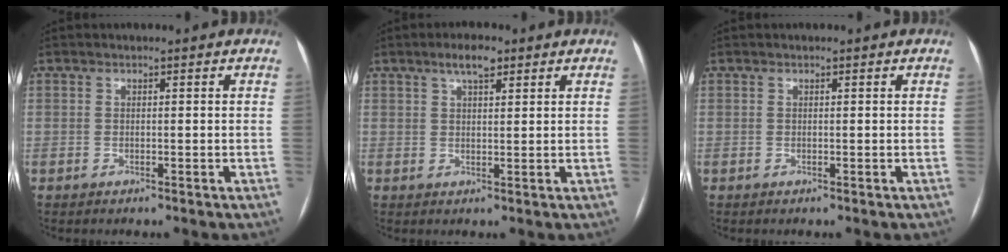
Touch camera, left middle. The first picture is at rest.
{"total": 3.8, "force": [2.5, 1.2, 2.7], "torque": [-0.050, 0.009, 0.042]}
{"total": 0.0}